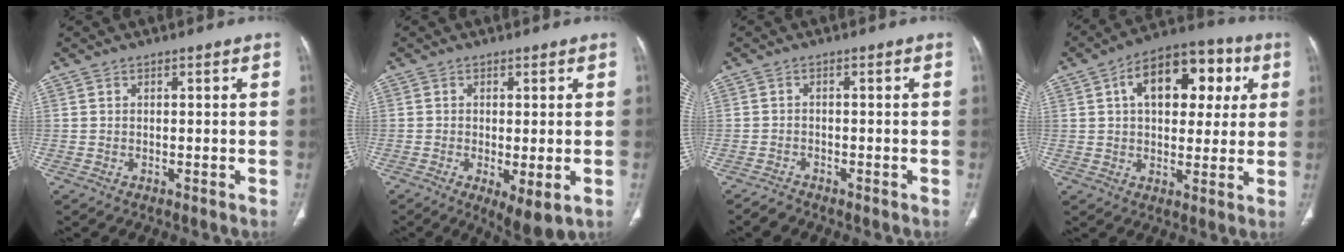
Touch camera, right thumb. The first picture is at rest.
{"total": 6.6, "force": [-2.0, 2.1, 5.9], "torque": [-0.100, -0.019, -0.027]}
{"total": 1.8, "force": [-1.7, 0.6, 0.2], "torque": [-0.014, 0.003, -0.029]}
{"total": 16.6, "force": [5.0, 9.9, 12.4], "torque": [-0.140, 0.017, 0.069]}